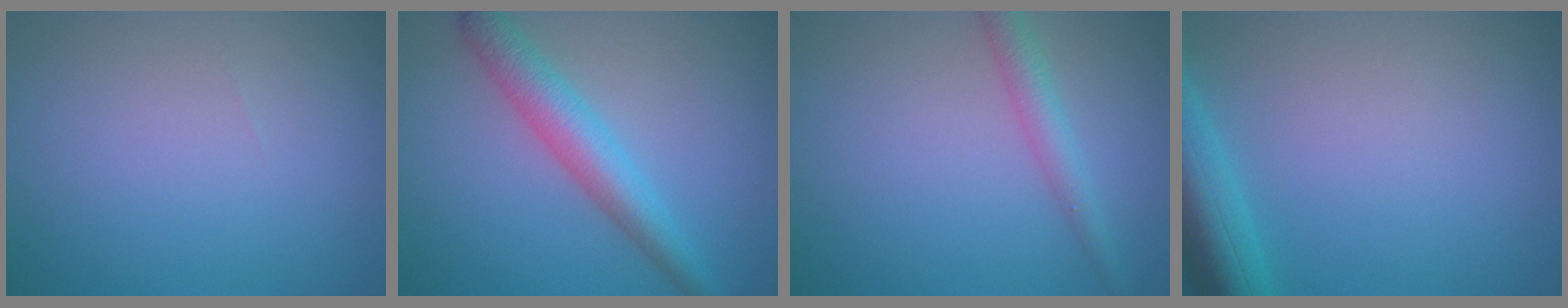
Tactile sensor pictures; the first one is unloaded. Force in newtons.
{"total": 4.5, "press": 4.5, "slide": 0.1}
{"total": 2.6, "press": 2.6, "slide": 0.1}
{"total": 6.3, "press": 6.3, "slide": 0.4}